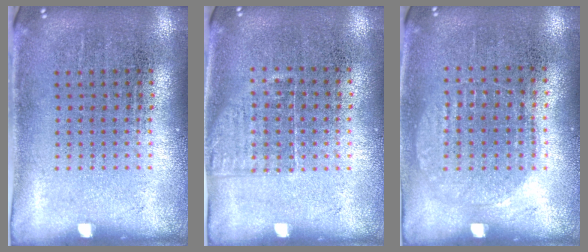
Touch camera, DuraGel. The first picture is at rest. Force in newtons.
{"total": 1.2, "press": 1.0, "slide": 0.7}
{"total": 0.9, "press": 0.8, "slide": 0.4}